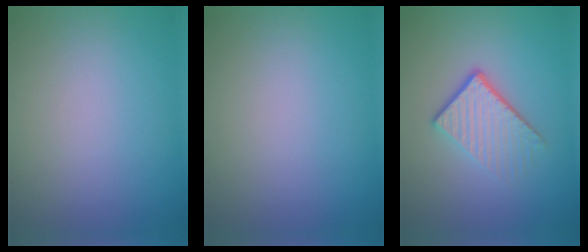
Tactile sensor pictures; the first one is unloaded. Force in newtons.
{"total": 0.0}
{"total": 4.1, "press": 2.7, "slide": 3.1}